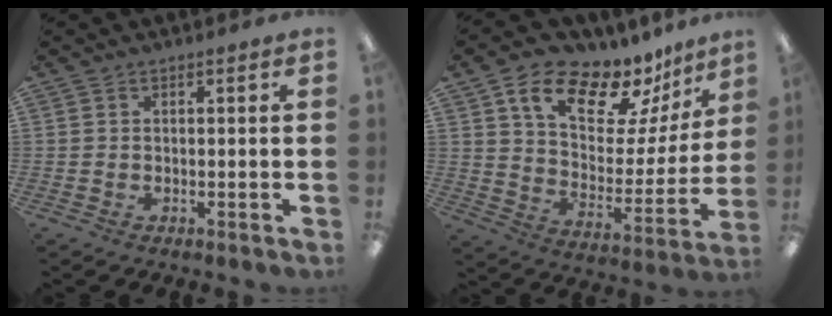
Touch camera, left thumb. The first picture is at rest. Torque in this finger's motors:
{"motor_torque": [0.30, 0.34, 1.33, -1.44, 0.31]}